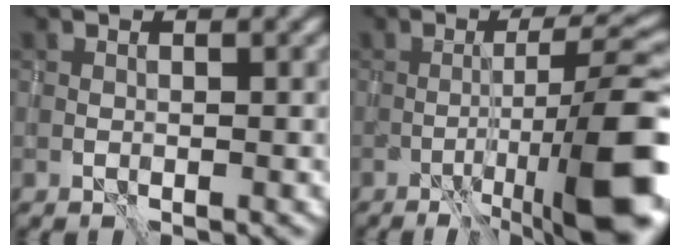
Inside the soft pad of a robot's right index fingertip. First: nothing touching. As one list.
[{"total": 11.0, "force": [-4.7, 1.8, 9.8], "torque": [-0.140, 0.010, -0.072]}]